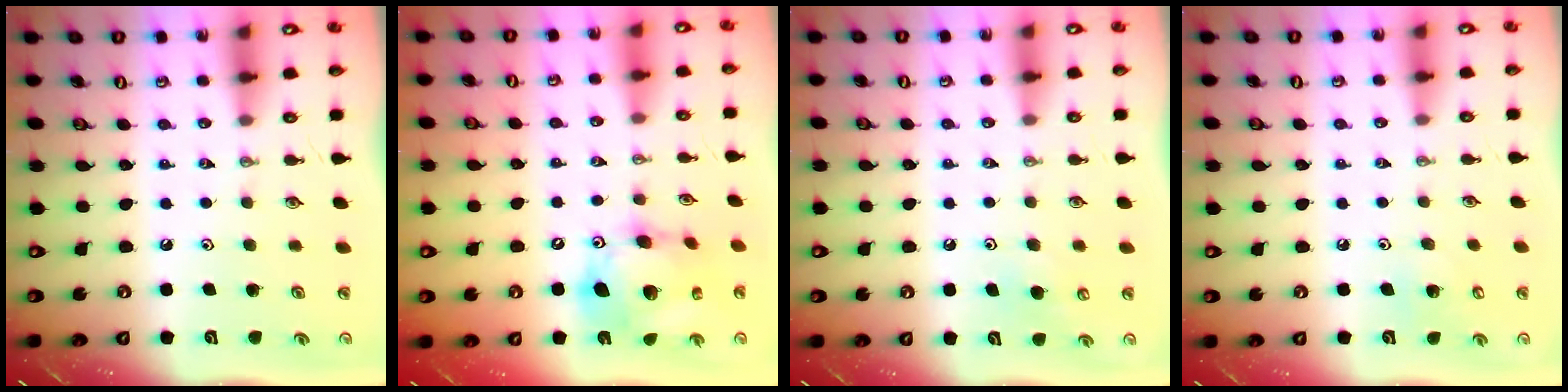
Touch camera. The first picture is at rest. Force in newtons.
{"total": 16.5, "press": 16.4, "slide": 2.0}
{"total": 5.4, "press": 5.3, "slide": 0.9}
{"total": 6.3, "press": 6.3, "slide": 0.5}